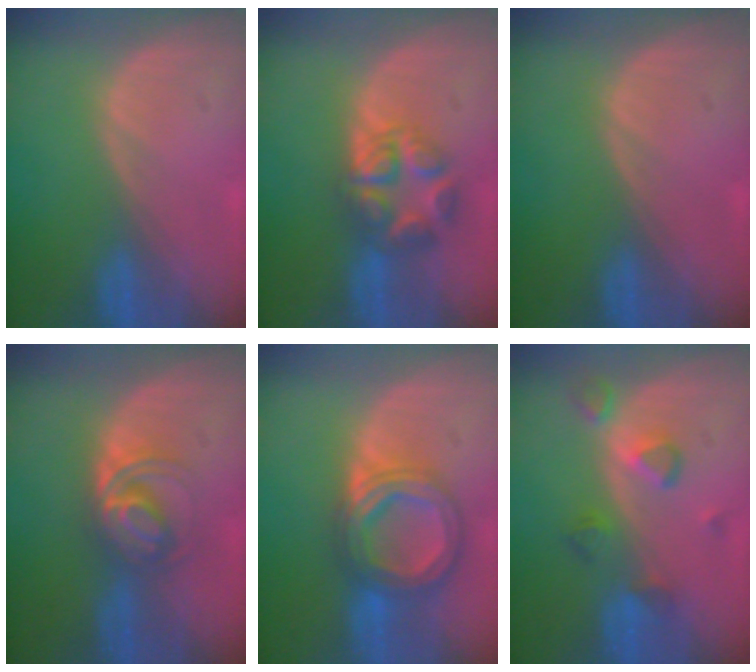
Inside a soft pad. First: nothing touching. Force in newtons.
{"total": 6.3, "press": 6.3, "slide": 0.2}
{"total": 0.0}
{"total": 5.7, "press": 5.4, "slide": 1.7}
{"total": 8.2, "press": 8.2, "slide": 0.6}
{"total": 4.8, "press": 4.8, "slide": 0.7}